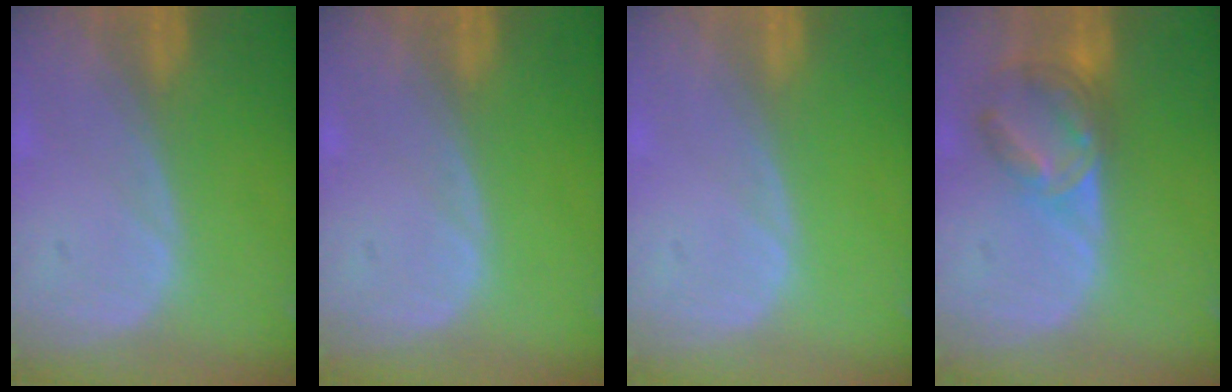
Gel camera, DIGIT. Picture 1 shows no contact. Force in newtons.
{"total": 0.0}
{"total": 0.0}
{"total": 7.1, "press": 6.1, "slide": 3.6}